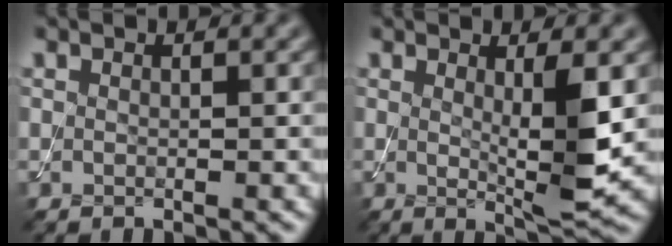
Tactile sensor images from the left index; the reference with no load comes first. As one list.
[{"total": 4.5, "force": [0.5, 0.7, 4.5], "torque": [-0.072, -0.013, 0.012]}]